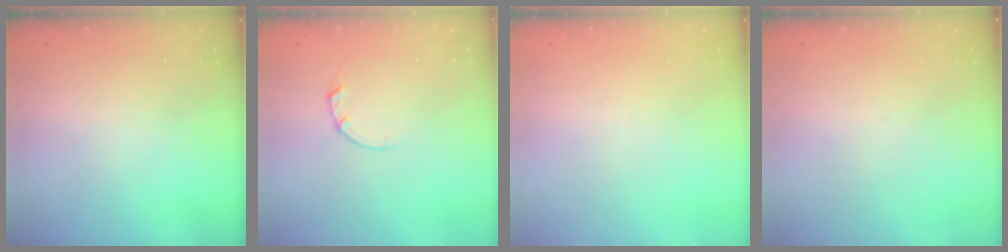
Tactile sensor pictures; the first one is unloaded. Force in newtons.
{"total": 1.5, "press": 1.5, "slide": 0.3}
{"total": 0.0}
{"total": 0.0}